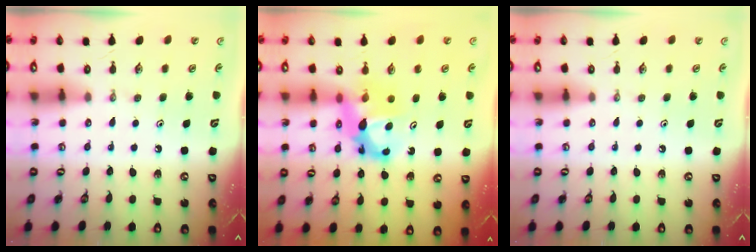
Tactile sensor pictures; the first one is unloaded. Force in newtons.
{"total": 8.1, "press": 8.1, "slide": 0.5}
{"total": 0.0}